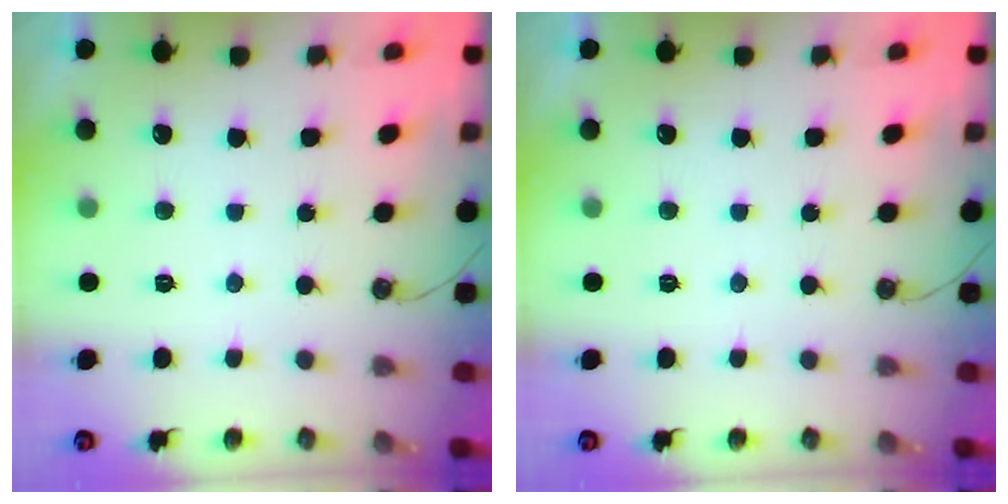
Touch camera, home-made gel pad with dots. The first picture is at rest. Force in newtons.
{"total": 0.0}